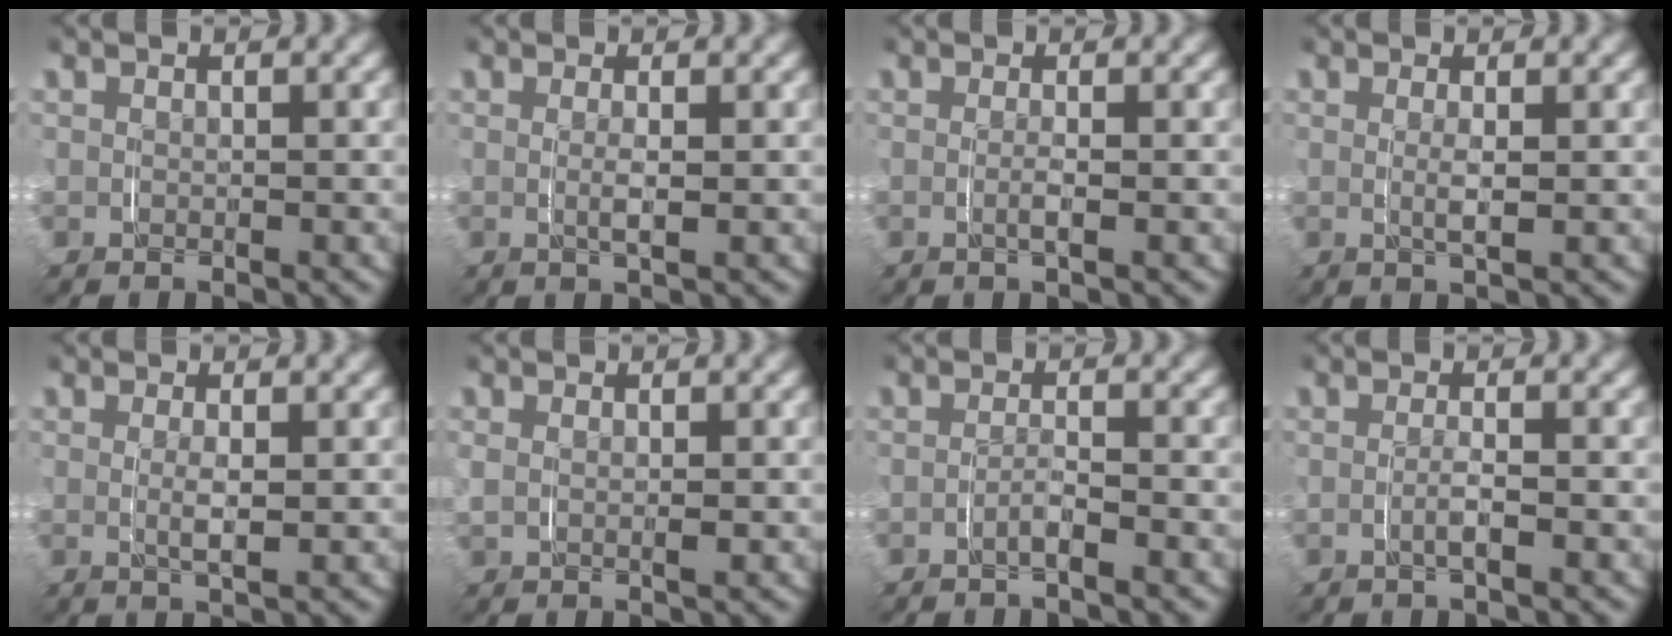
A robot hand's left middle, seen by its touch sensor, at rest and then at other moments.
{"total": 1.3, "force": [0.0, -0.1, 1.3], "torque": [-0.024, -0.005, 0.004]}
{"total": 1.0, "force": [-0.2, -0.2, 0.9], "torque": [-0.017, -0.005, -0.002]}
{"total": 1.5, "force": [0.1, -0.1, 1.5], "torque": [-0.028, -0.006, 0.006]}
{"total": 1.8, "force": [0.2, 0.1, 1.8], "torque": [-0.032, -0.007, 0.008]}
{"total": 1.5, "force": [0.4, 0.9, 1.2], "torque": [-0.031, -0.003, 0.011]}
{"total": 1.4, "force": [-1.1, -0.1, 0.8], "torque": [-0.017, -0.003, -0.021]}
{"total": 1.3, "force": [-0.5, -0.1, 1.2], "torque": [-0.023, -0.004, -0.008]}